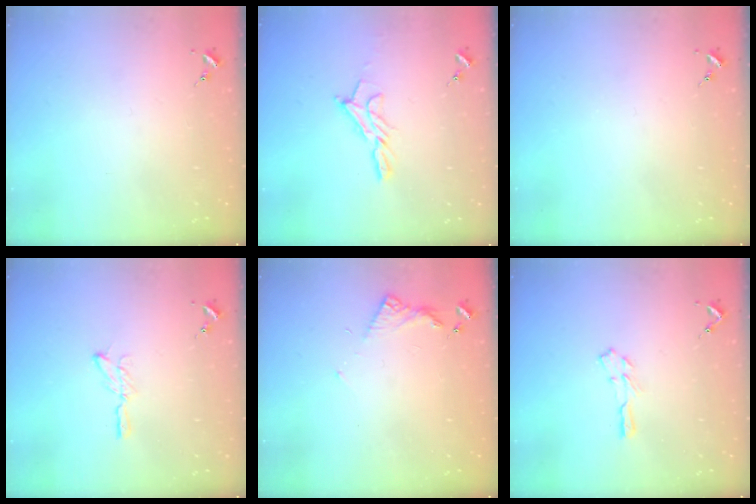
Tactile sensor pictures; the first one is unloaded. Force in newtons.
{"total": 9.9, "press": 9.9, "slide": 0.6}
{"total": 0.0}
{"total": 5.8, "press": 5.8, "slide": 0.6}
{"total": 5.2, "press": 5.2, "slide": 0.5}
{"total": 5.3, "press": 5.3, "slide": 0.4}